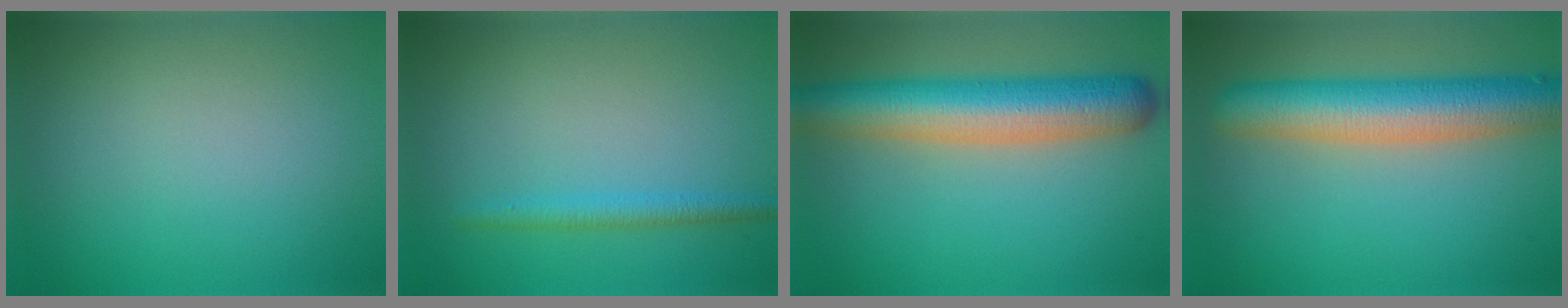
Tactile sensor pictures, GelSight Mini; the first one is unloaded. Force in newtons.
{"total": 1.8, "press": 1.8, "slide": 0.0}
{"total": 8.8, "press": 8.8, "slide": 0.5}
{"total": 8.2, "press": 8.2, "slide": 0.4}